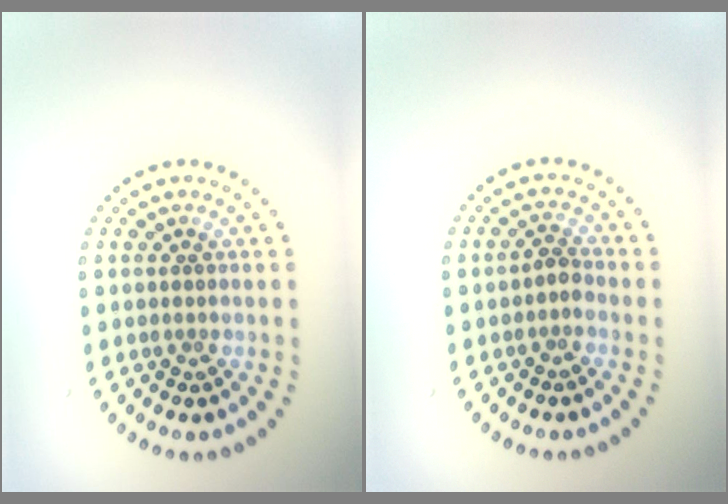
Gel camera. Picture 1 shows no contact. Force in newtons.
{"total": 1.1, "press": 0.9, "slide": 0.6}